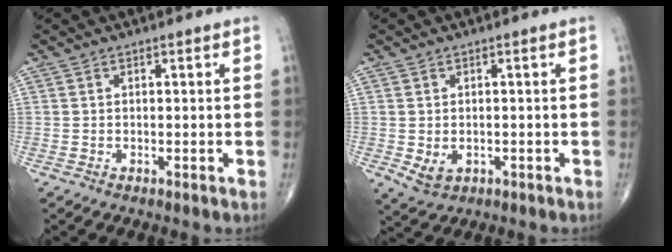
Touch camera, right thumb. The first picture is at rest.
{"total": 3.3, "force": [-0.6, 2.4, 2.2], "torque": [-0.036, -0.003, 0.002]}